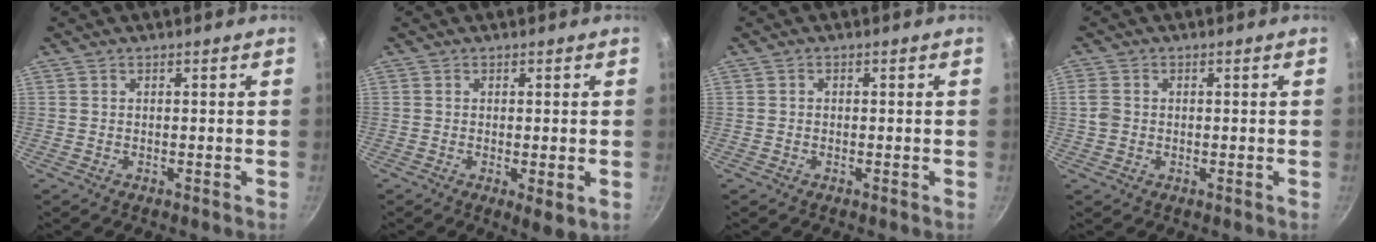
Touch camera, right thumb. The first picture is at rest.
{"total": 3.7, "force": [-0.8, 1.0, 3.4], "torque": [-0.057, -0.016, -0.008]}
{"total": 0.6, "force": [-0.2, 0.6, 0.2], "torque": [-0.005, 0.003, -0.003]}
{"total": 2.7, "force": [-0.2, 2.3, 1.4], "torque": [-0.024, 0.006, -0.005]}